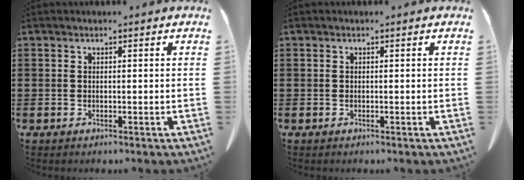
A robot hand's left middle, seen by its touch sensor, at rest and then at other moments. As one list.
[{"total": 0.0}]